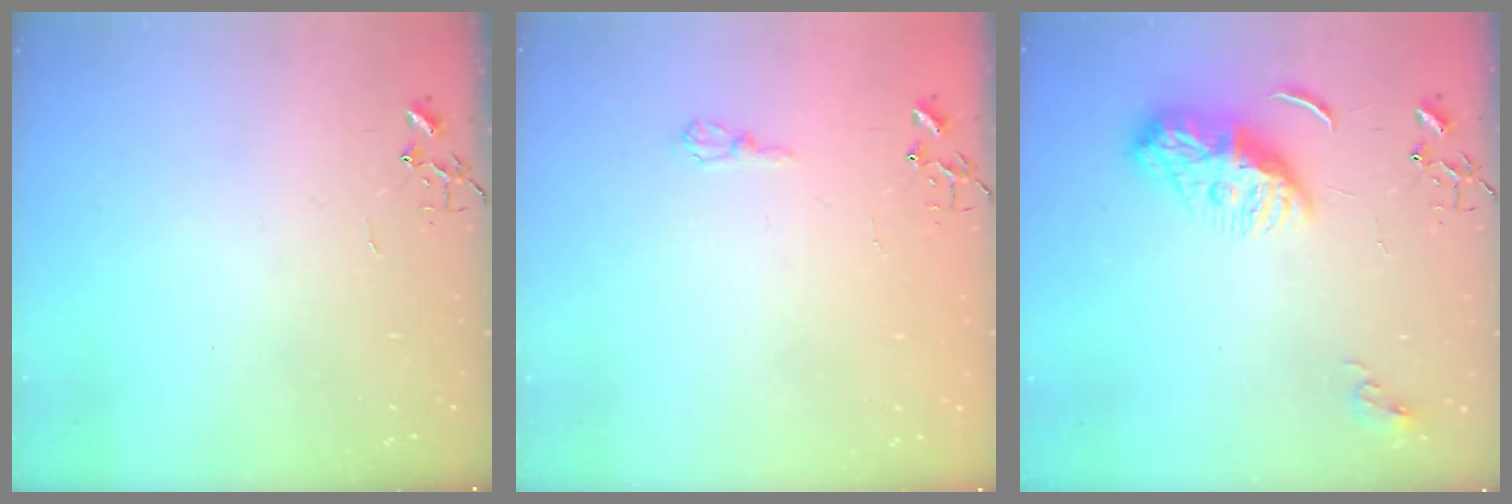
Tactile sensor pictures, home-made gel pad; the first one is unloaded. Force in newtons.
{"total": 7.4, "press": 7.3, "slide": 0.8}
{"total": 9.4, "press": 9.3, "slide": 0.9}